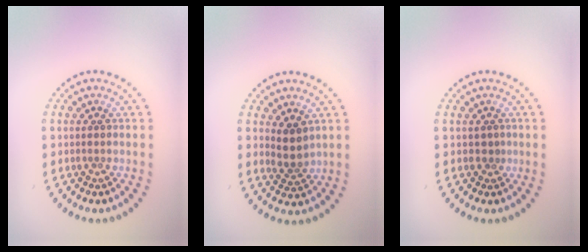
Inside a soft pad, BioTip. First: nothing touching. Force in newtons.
{"total": 2.2, "press": 1.9, "slide": 1.1}
{"total": 0.6, "press": 0.3, "slide": 0.5}